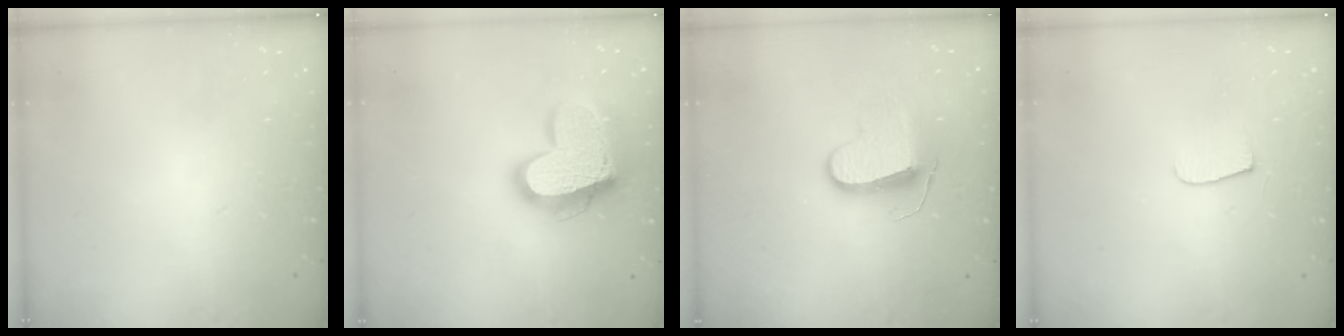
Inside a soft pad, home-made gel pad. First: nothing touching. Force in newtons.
{"total": 19.6, "press": 19.6, "slide": 1.5}
{"total": 9.1, "press": 9.1, "slide": 0.2}
{"total": 4.3, "press": 4.2, "slide": 0.5}